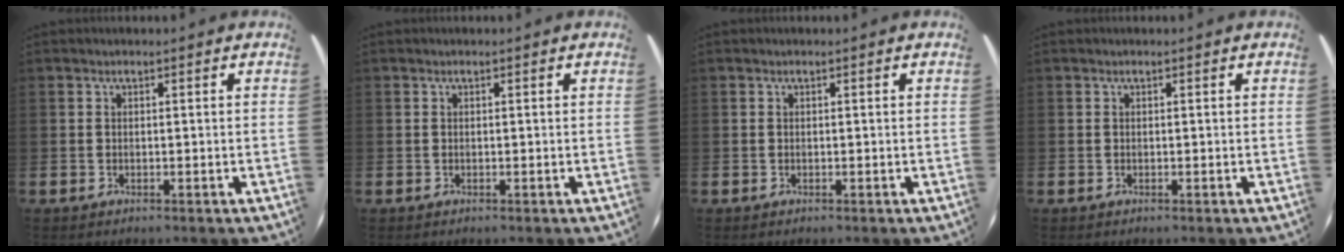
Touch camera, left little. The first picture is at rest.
{"total": 0.0}
{"total": 0.0}
{"total": 0.0}